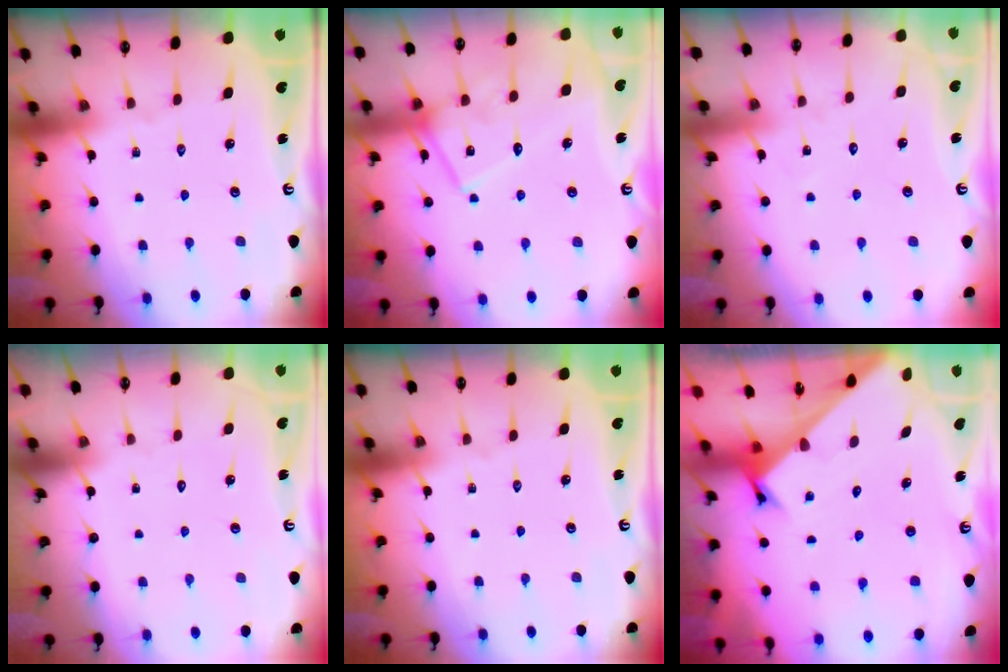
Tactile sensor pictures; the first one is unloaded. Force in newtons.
{"total": 15.9, "press": 15.9, "slide": 1.3}
{"total": 4.7, "press": 4.7, "slide": 0.5}
{"total": 1.5, "press": 1.5, "slide": 0.0}
{"total": 0.0}
{"total": 2.3, "press": 2.3, "slide": 0.2}